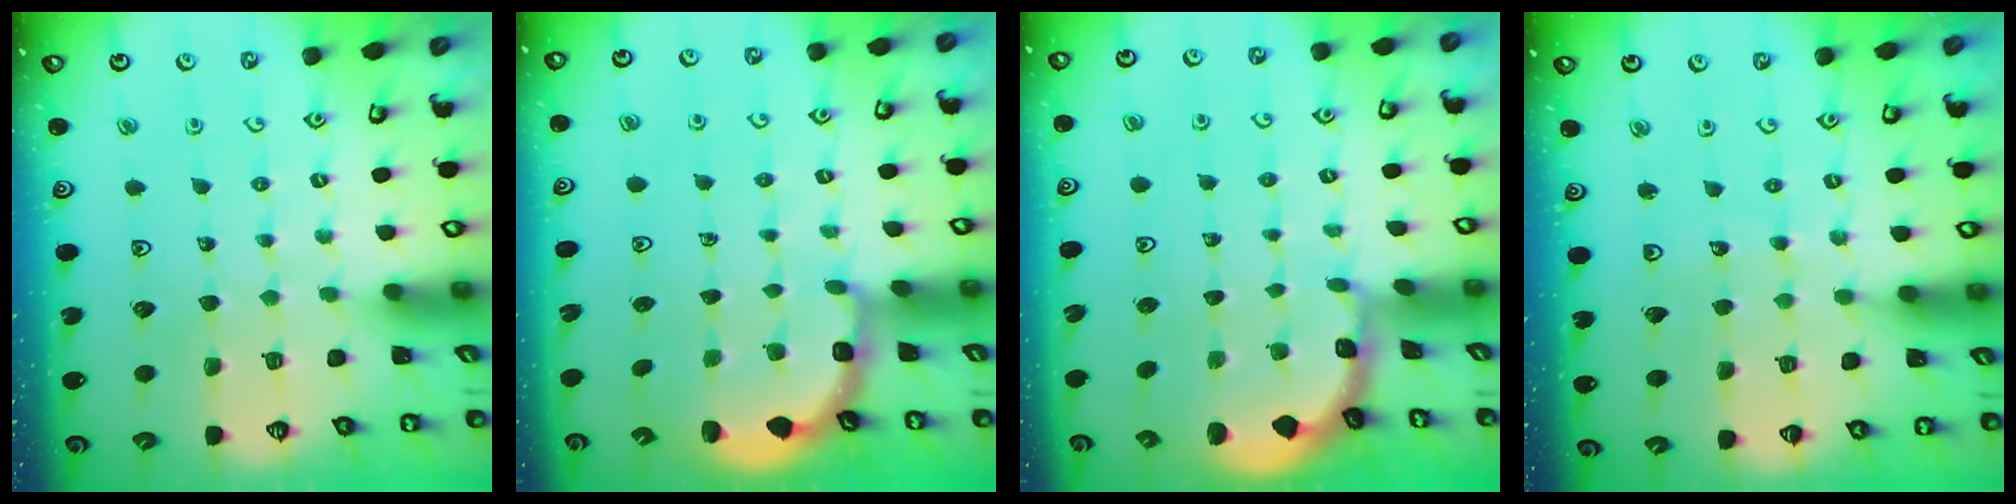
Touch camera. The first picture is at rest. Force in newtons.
{"total": 2.7, "press": 2.4, "slide": 1.4}
{"total": 1.3, "press": 1.2, "slide": 0.1}
{"total": 3.7, "press": 3.7, "slide": 0.4}